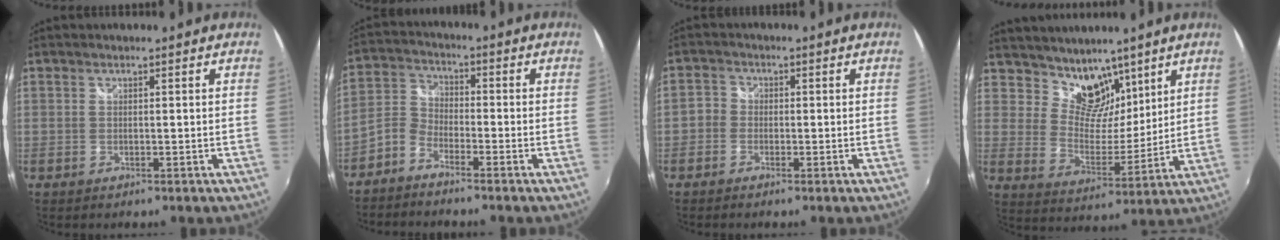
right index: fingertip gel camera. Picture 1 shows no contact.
{"total": 4.6, "force": [-3.1, 2.6, 2.3], "torque": [-0.057, 0.017, -0.072]}
{"total": 2.9, "force": [-1.5, 2.4, 0.6], "torque": [-0.010, 0.003, -0.036]}
{"total": 10.3, "force": [7.7, 6.1, 3.3], "torque": [-0.050, -0.001, 0.140]}